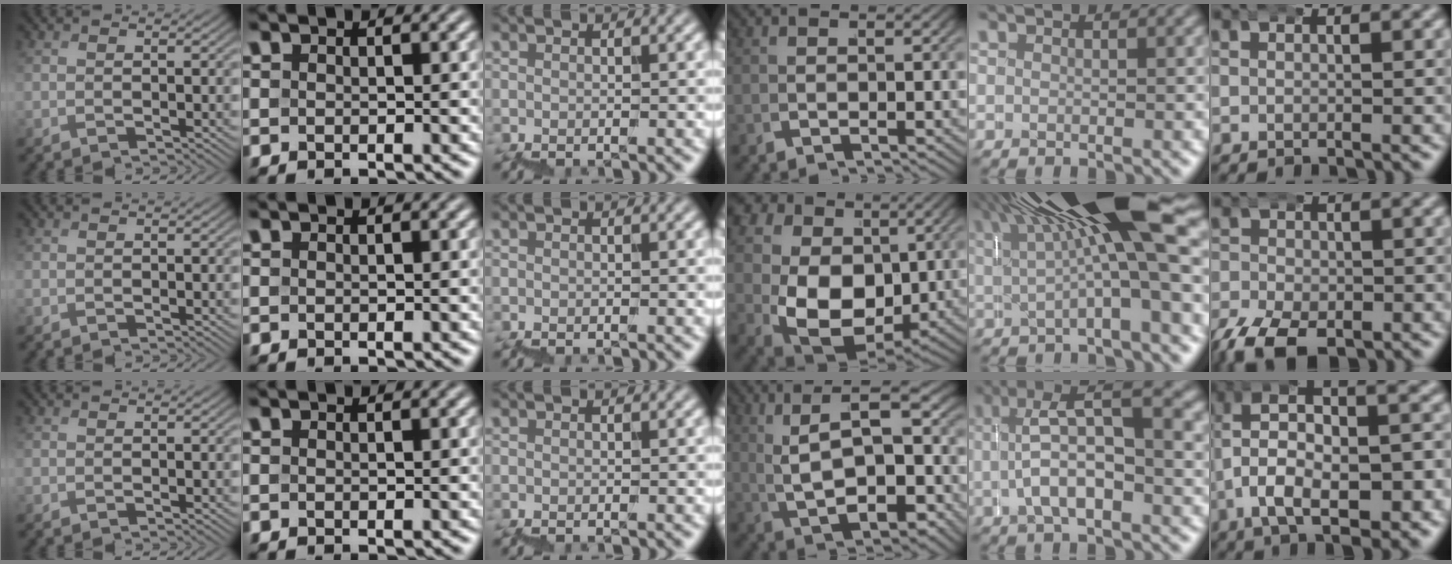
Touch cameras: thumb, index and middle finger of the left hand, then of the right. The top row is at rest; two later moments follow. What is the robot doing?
{"motion": "wrap", "object": "bubble wrap"}